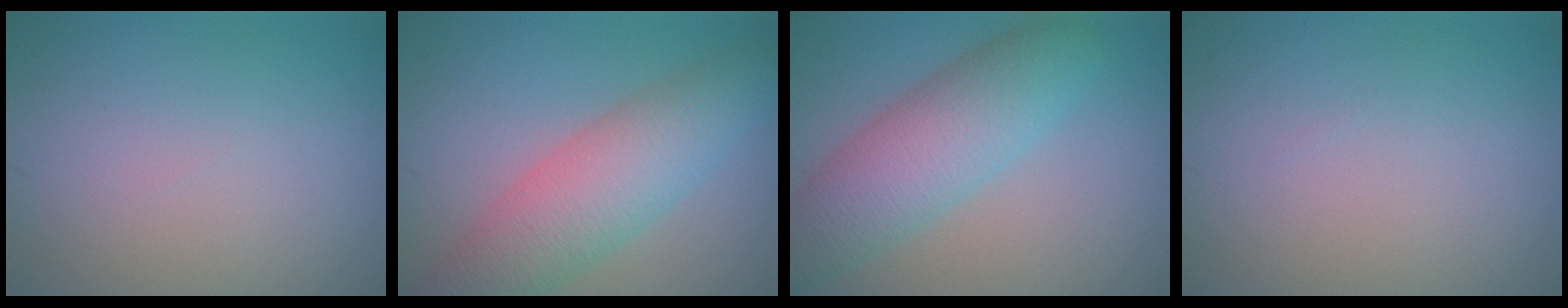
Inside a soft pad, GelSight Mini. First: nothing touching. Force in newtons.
{"total": 6.7, "press": 6.7, "slide": 0.3}
{"total": 6.7, "press": 6.7, "slide": 0.2}
{"total": 0.0}